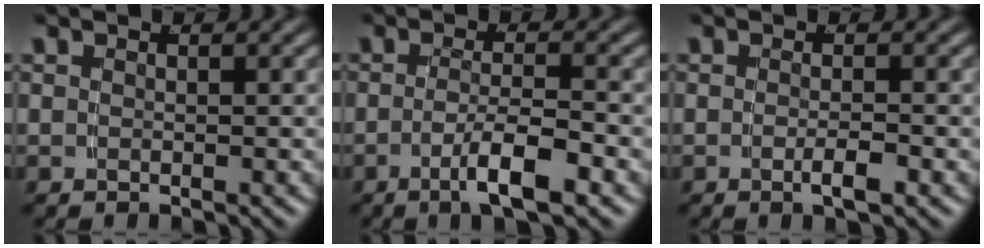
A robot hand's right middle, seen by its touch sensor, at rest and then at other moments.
{"total": 4.2, "force": [-2.3, 0.2, 3.5], "torque": [-0.061, -0.010, -0.032]}
{"total": 1.7, "force": [-1.0, -0.4, 1.3], "torque": [-0.025, -0.006, -0.014]}